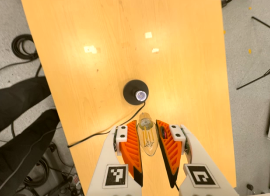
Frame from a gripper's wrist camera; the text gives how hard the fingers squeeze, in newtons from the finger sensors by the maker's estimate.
{"total": 9.7, "left": 9.4, "right": 9.9}